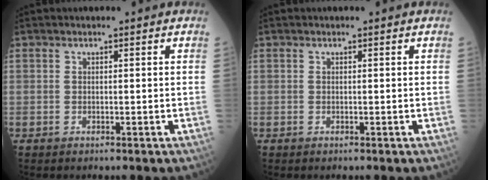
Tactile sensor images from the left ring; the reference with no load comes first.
{"total": 0.0}